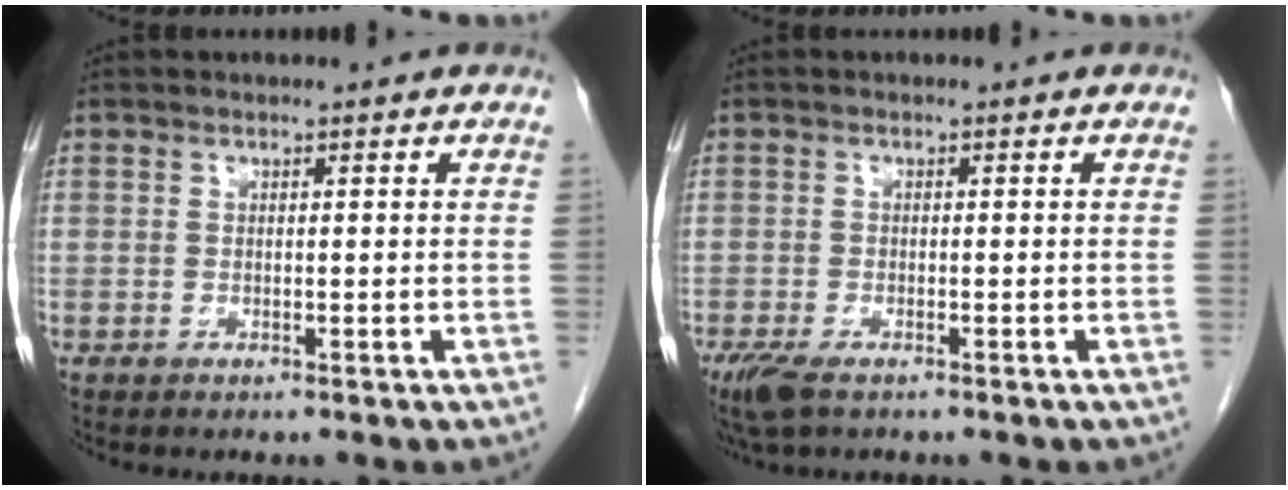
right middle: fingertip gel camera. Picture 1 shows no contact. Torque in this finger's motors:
{"motor_torque": [0.89, -0.75, 0.13, 0.05]}